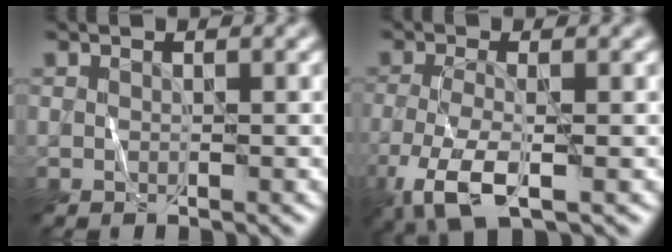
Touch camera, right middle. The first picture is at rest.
{"total": 5.2, "force": [-2.2, 1.7, 4.4], "torque": [-0.099, -0.011, -0.049]}